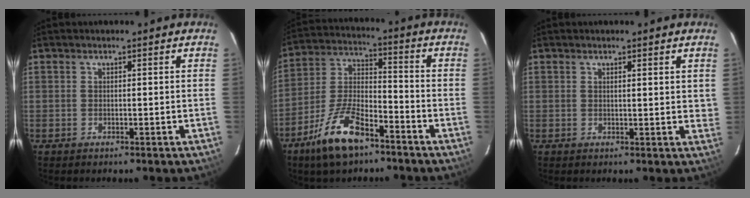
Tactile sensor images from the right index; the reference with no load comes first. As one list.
[{"total": 13.2, "force": [-8.5, 4.5, 9.0], "torque": [-0.193, -0.005, -0.162]}, {"total": 2.9, "force": [1.3, 1.0, 2.4], "torque": [-0.033, -0.001, 0.013]}]